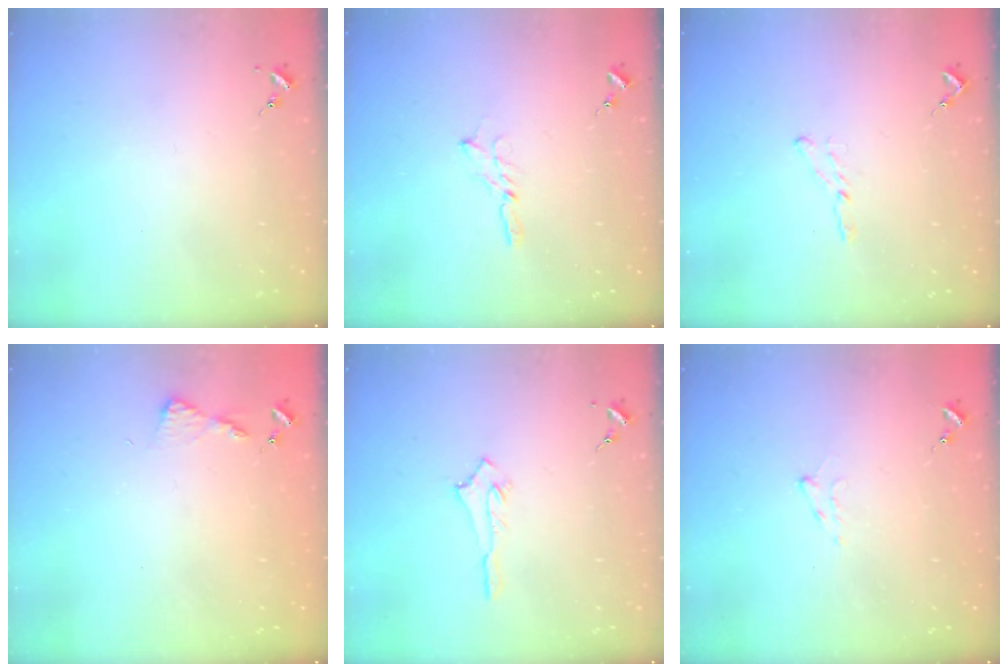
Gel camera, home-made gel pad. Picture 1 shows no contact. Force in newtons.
{"total": 3.5, "press": 3.5, "slide": 0.2}
{"total": 4.0, "press": 4.0, "slide": 0.4}
{"total": 4.5, "press": 4.4, "slide": 0.5}
{"total": 2.8, "press": 2.8, "slide": 0.4}
{"total": 5.7, "press": 5.7, "slide": 0.7}